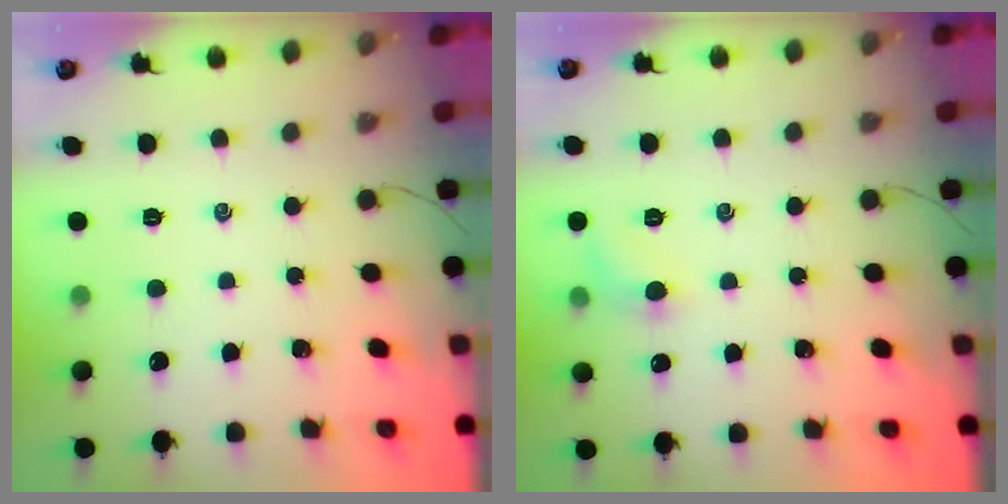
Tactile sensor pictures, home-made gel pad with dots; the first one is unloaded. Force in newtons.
{"total": 6.2, "press": 6.0, "slide": 1.8}